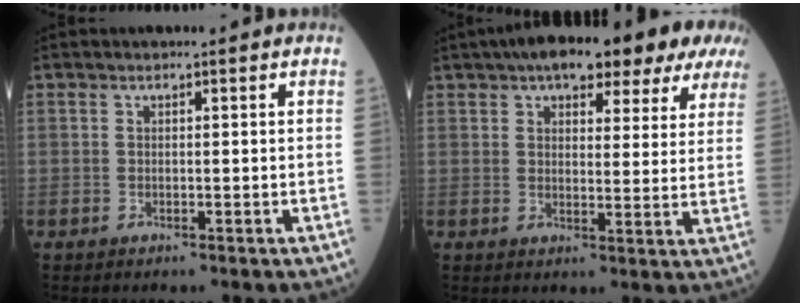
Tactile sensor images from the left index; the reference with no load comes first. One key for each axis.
{"total": 16.2, "fx": 11.6, "fy": 5.3, "fz": 10.0, "tx": -0.131, "ty": 0.040, "tz": 0.139}